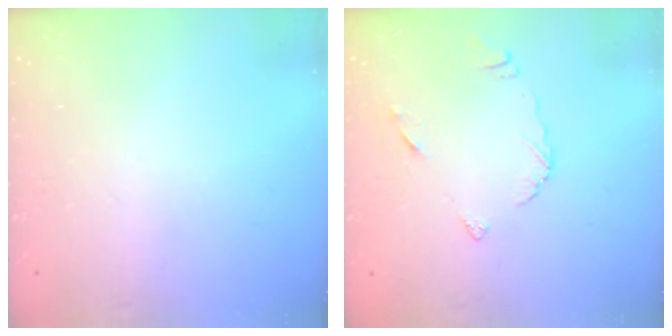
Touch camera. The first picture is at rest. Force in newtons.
{"total": 5.2, "press": 5.2, "slide": 0.5}